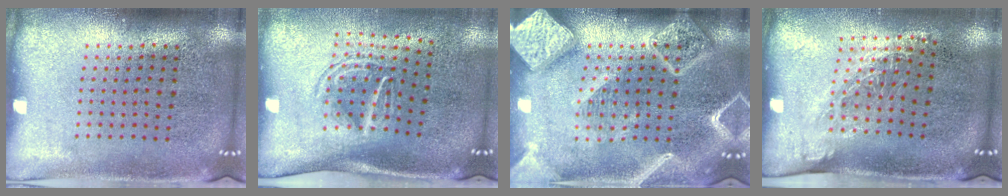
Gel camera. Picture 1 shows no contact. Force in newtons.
{"total": 1.7, "press": 1.1, "slide": 1.2}
{"total": 3.6, "press": 3.6, "slide": 0.5}
{"total": 1.3, "press": 0.9, "slide": 0.9}